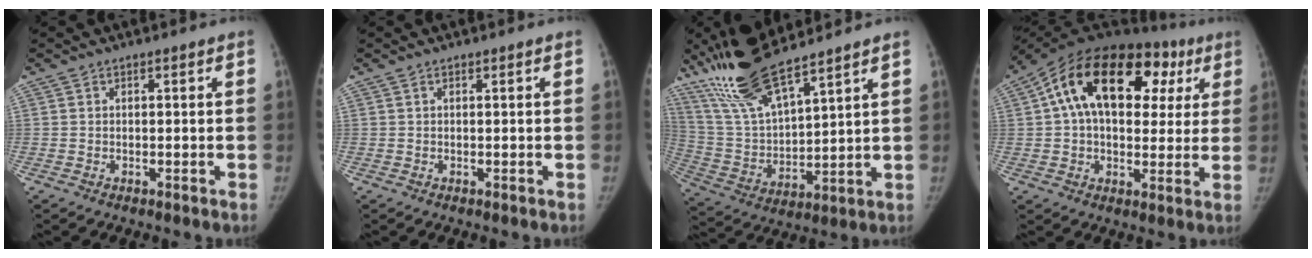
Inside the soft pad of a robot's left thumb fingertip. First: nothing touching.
{"total": 0.0}
{"total": 16.0, "force": [12.8, 2.9, 9.1], "torque": [-0.172, -0.057, 0.265]}
{"total": 24.6, "force": [7.9, 14.9, 17.8], "torque": [-0.257, 0.045, 0.118]}